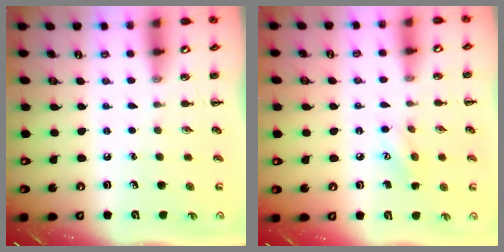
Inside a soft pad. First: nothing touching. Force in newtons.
{"total": 6.5, "press": 6.4, "slide": 1.5}